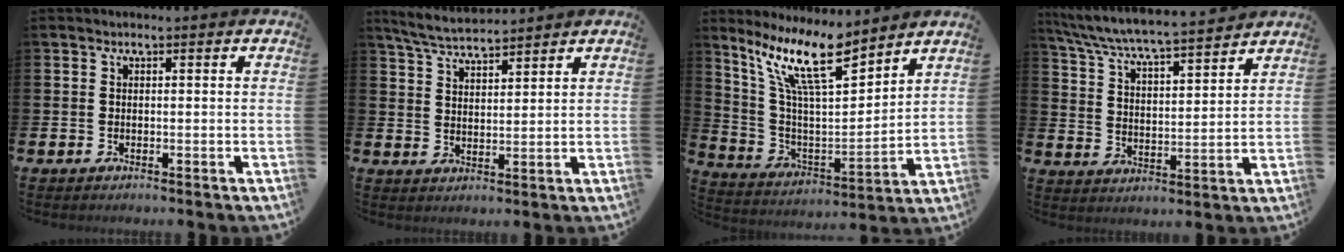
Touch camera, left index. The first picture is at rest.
{"total": 5.2, "force": [5.0, 0.5, 1.1], "torque": [-0.041, -0.020, 0.091]}
{"total": 13.1, "force": [9.7, 3.4, 8.2], "torque": [-0.186, -0.045, 0.170]}
{"total": 6.7, "force": [6.5, -0.1, 1.8], "torque": [-0.065, -0.050, 0.110]}